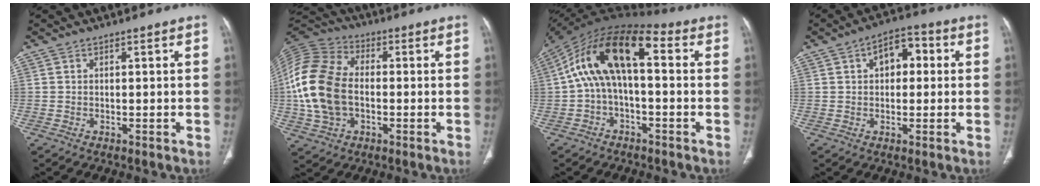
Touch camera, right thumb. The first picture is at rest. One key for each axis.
{"total": 17.6, "fx": -1.1, "fy": 11.8, "fz": 13.0, "tx": -0.269, "ty": 0.022, "tz": -0.023}
{"total": 15.2, "fx": 1.4, "fy": 7.4, "fz": 13.2, "tx": -0.236, "ty": 0.055, "tz": 0.013}
{"total": 7.2, "fx": 1.5, "fy": 4.6, "fz": 5.4, "tx": -0.053, "ty": 0.020, "tz": 0.015}